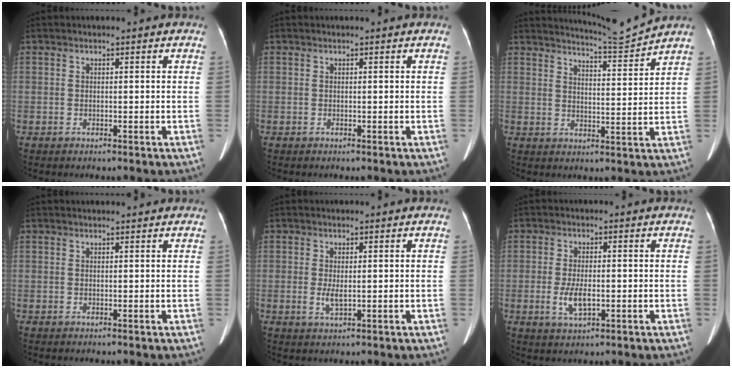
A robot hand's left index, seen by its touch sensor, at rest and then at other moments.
{"total": 0.0}
{"total": 6.7, "force": [6.4, -1.9, 0.1], "torque": [-0.019, -0.031, 0.105]}
{"total": 2.2, "force": [2.1, 0.1, 0.6], "torque": [-0.008, 0.017, 0.028]}
{"total": 2.1, "force": [0.0, 0.6, 2.0], "torque": [-0.040, -0.005, 0.003]}
{"total": 4.3, "force": [-1.0, 1.5, 3.9], "torque": [-0.082, -0.006, -0.014]}